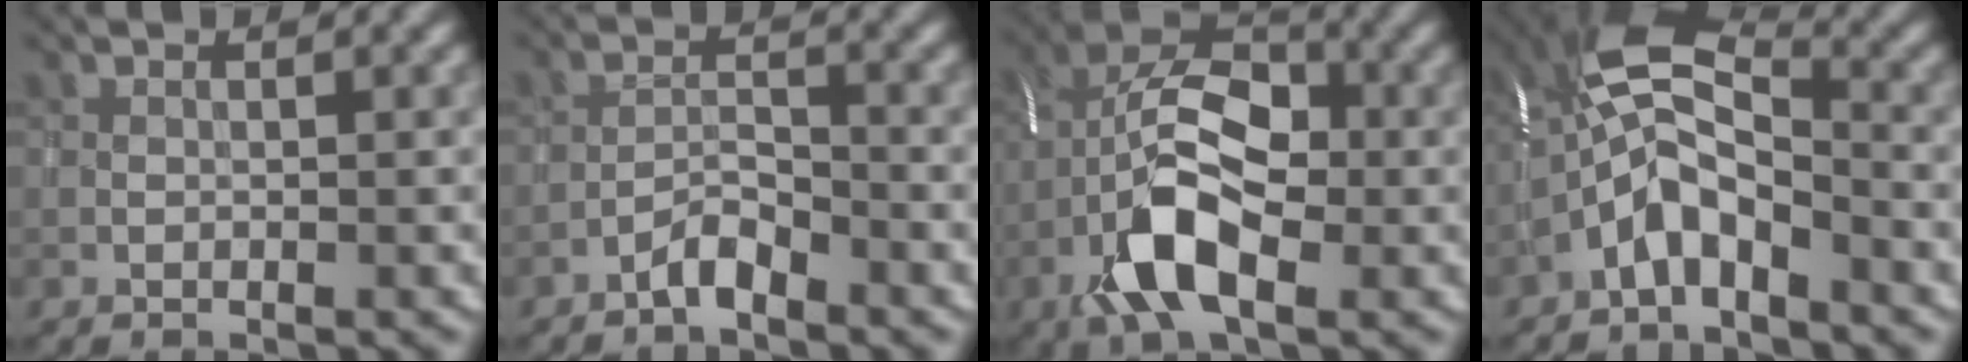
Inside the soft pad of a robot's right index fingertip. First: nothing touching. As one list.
[{"total": 2.0, "force": [-1.6, 0.5, 1.1], "torque": [-0.022, 0.008, -0.035]}, {"total": 9.9, "force": [-3.2, 5.0, 7.9], "torque": [-0.156, 0.007, -0.069]}, {"total": 5.4, "force": [-2.2, 2.1, 4.4], "torque": [-0.090, 0.016, -0.054]}]